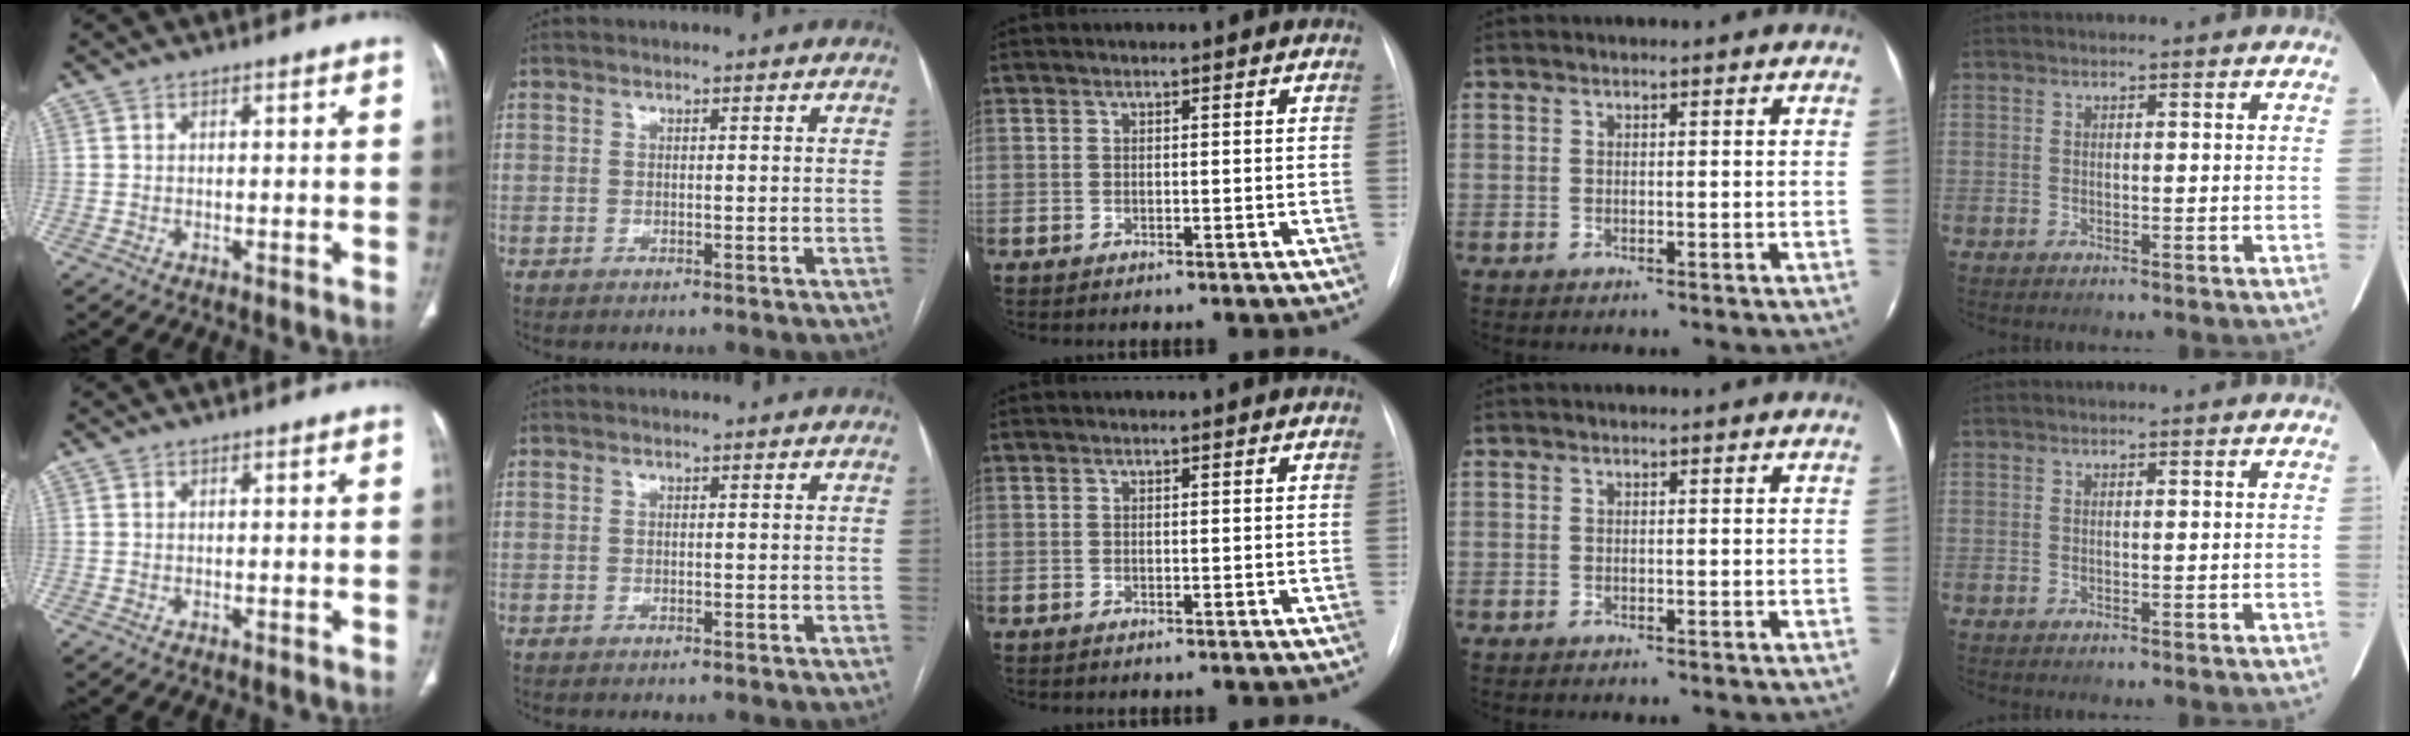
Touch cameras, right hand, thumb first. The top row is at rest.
{}